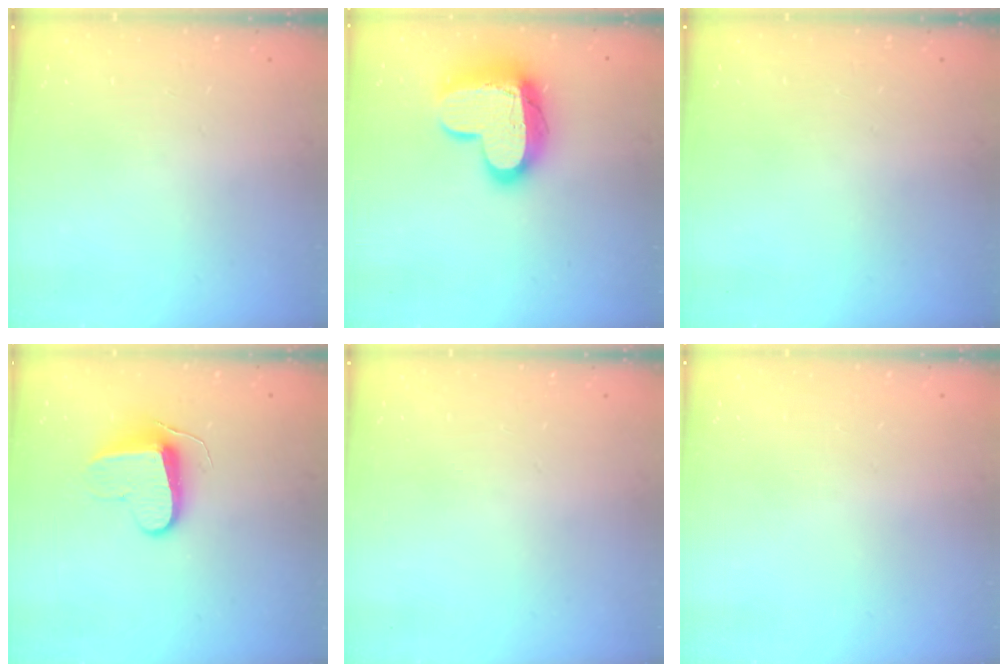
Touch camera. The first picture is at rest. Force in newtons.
{"total": 15.7, "press": 15.7, "slide": 1.2}
{"total": 0.0}
{"total": 9.5, "press": 9.5, "slide": 0.2}
{"total": 0.0}
{"total": 0.0}